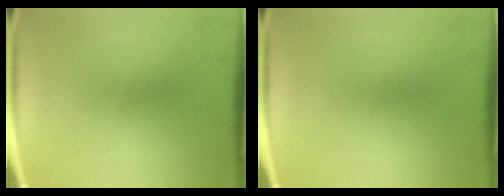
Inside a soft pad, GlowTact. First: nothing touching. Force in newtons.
{"total": 0.0}